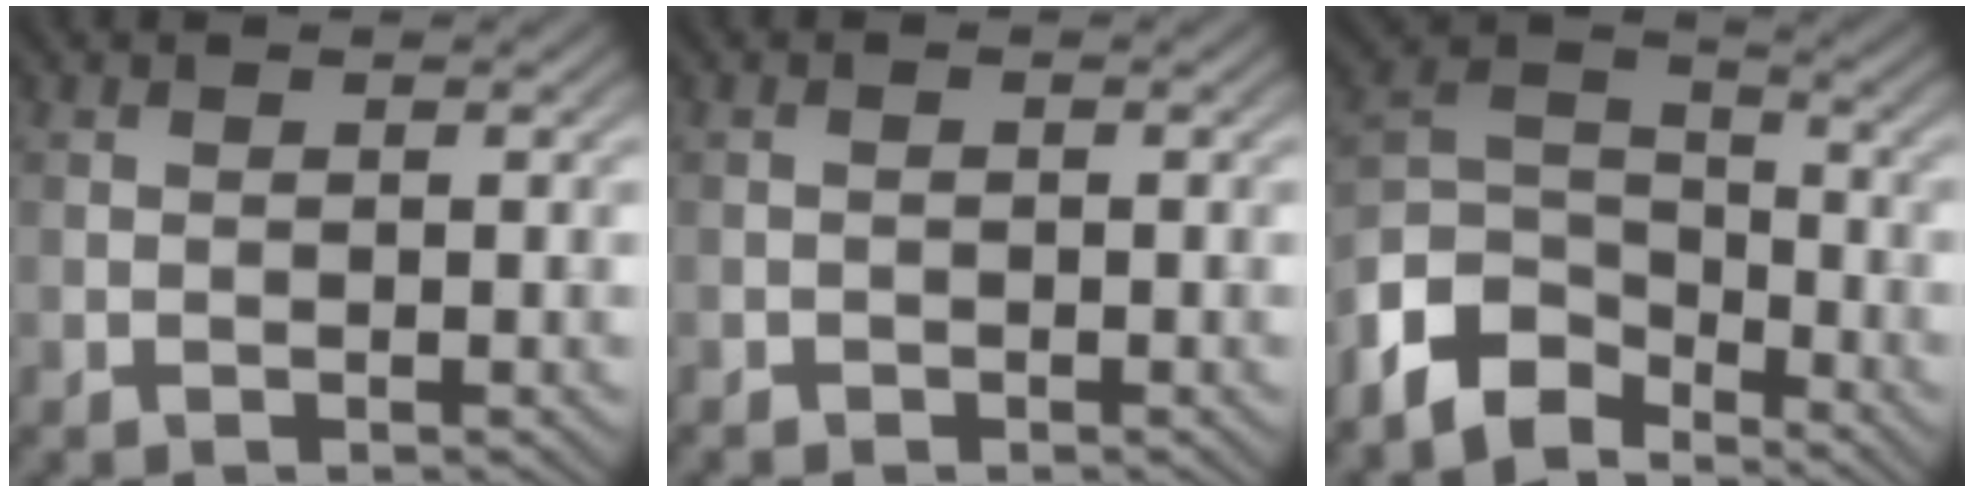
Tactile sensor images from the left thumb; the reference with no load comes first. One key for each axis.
{"total": 0.7, "fx": -0.5, "fy": 0.5, "fz": 0.1, "tx": -0.002, "ty": -0.001, "tz": -0.010}
{"total": 8.9, "fx": -6.2, "fy": 4.9, "fz": 4.0, "tx": -0.082, "ty": -0.002, "tz": -0.143}